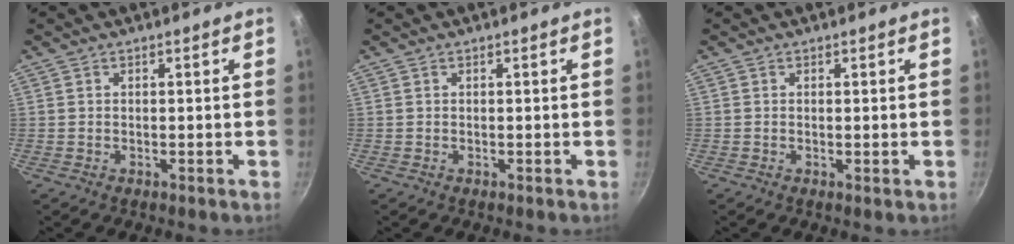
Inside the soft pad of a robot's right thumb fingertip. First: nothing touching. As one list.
[{"total": 0.0}, {"total": 0.5, "force": [0.0, 0.0, 0.5], "torque": [-0.009, -0.003, 0.000]}]